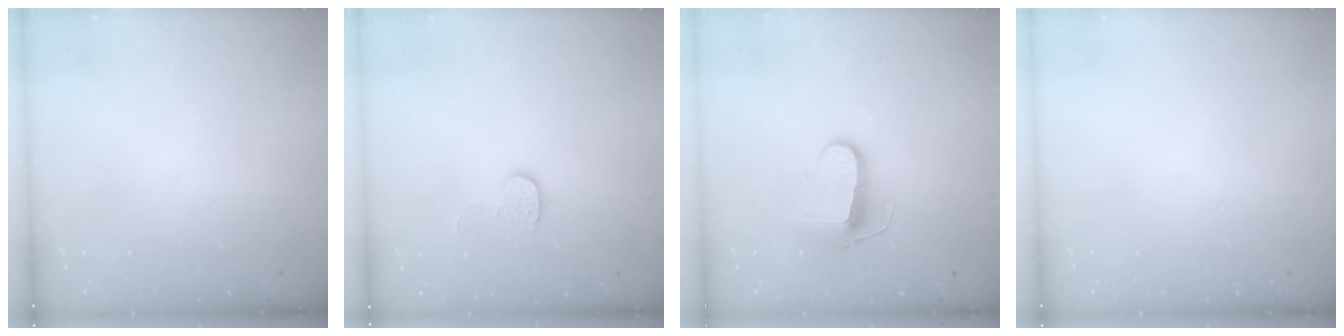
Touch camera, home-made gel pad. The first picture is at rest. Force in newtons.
{"total": 6.9, "press": 6.9, "slide": 0.1}
{"total": 9.6, "press": 9.6, "slide": 0.2}
{"total": 0.0}